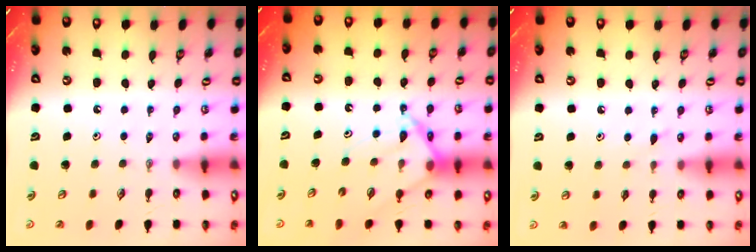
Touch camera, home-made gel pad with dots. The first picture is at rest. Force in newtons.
{"total": 12.2, "press": 12.2, "slide": 0.7}
{"total": 7.9, "press": 7.9, "slide": 0.6}